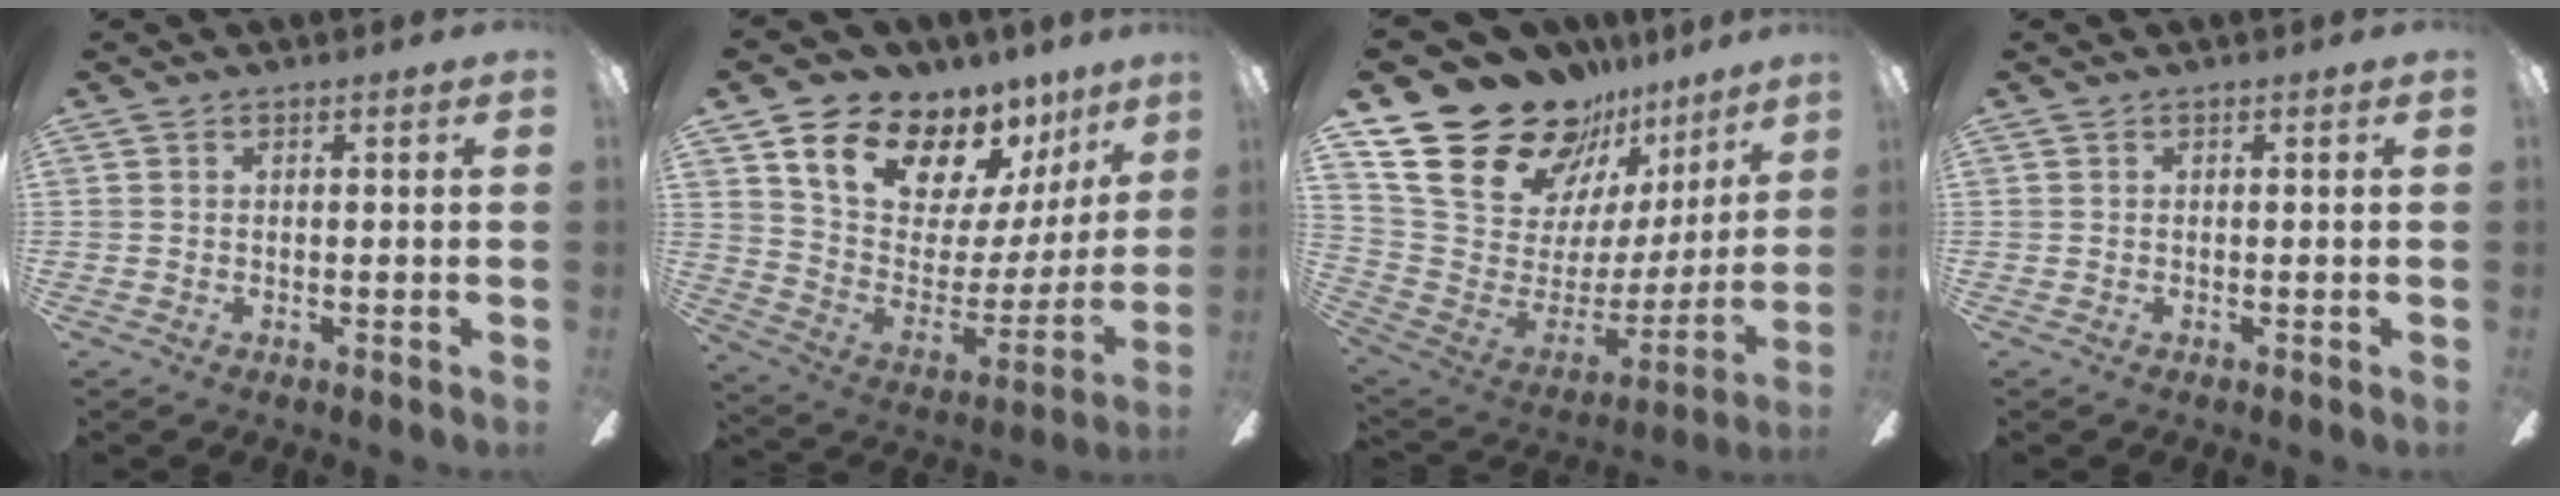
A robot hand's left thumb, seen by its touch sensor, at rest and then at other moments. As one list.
[{"total": 16.8, "force": [12.7, 8.7, 6.6], "torque": [-0.122, -0.097, 0.231]}, {"total": 25.5, "force": [18.4, 13.5, 11.3], "torque": [-0.186, -0.122, 0.349]}, {"total": 0.0}]